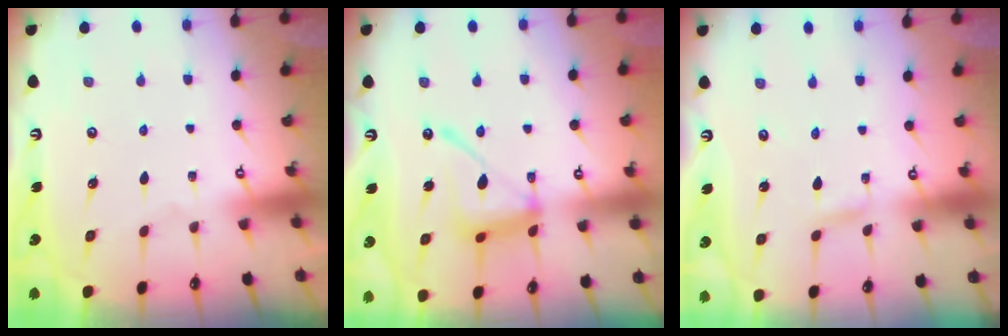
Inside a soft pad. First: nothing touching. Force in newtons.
{"total": 14.5, "press": 14.4, "slide": 1.3}
{"total": 2.5, "press": 2.5, "slide": 0.2}